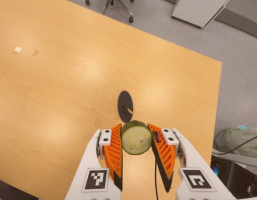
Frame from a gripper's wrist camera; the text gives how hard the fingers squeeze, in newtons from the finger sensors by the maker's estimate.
{"total": 12.2, "left": 11.4, "right": 13.0}